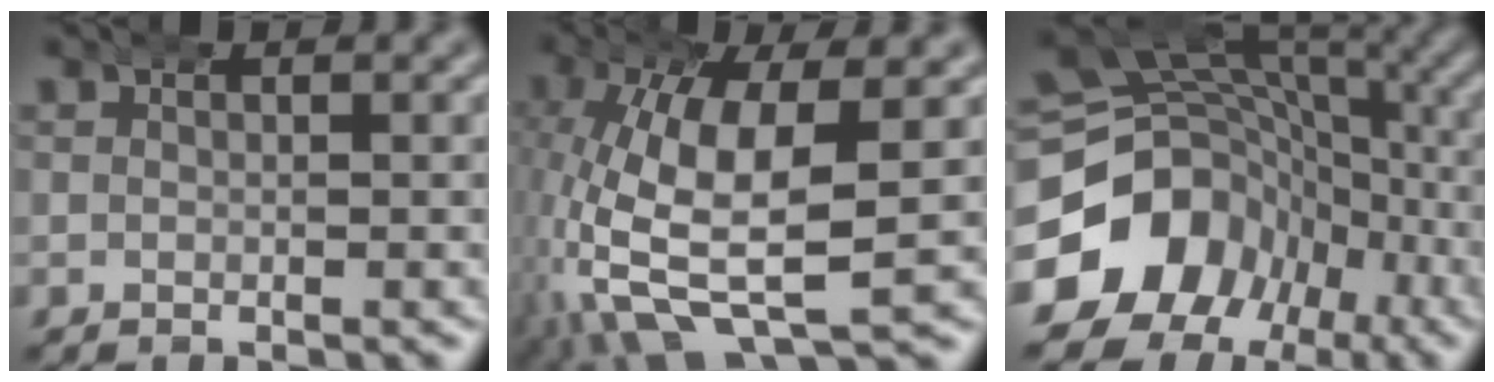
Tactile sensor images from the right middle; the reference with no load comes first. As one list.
[{"total": 10.6, "force": [-0.5, 5.4, 9.2], "torque": [-0.199, -0.036, 0.016]}, {"total": 17.8, "force": [-5.0, 15.1, 8.0], "torque": [-0.149, -0.057, -0.074]}]